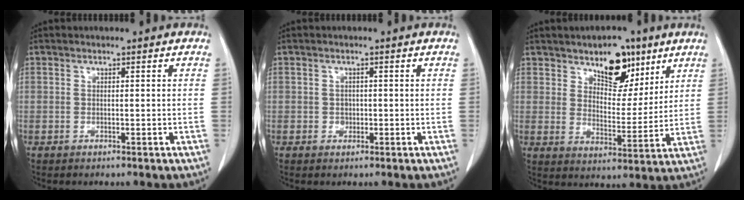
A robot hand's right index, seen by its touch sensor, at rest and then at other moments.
{"total": 1.2, "force": [-0.1, 1.1, 0.5], "torque": [-0.004, 0.005, 0.003]}
{"total": 9.2, "force": [5.9, 4.6, 5.4], "torque": [-0.078, -0.001, 0.097]}